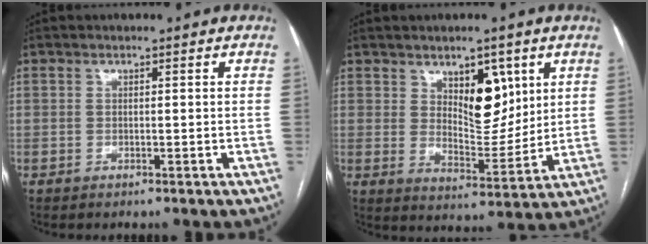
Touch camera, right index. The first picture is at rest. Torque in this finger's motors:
{"motor_torque": [0.21, 0.25, 0.10, 0.02]}